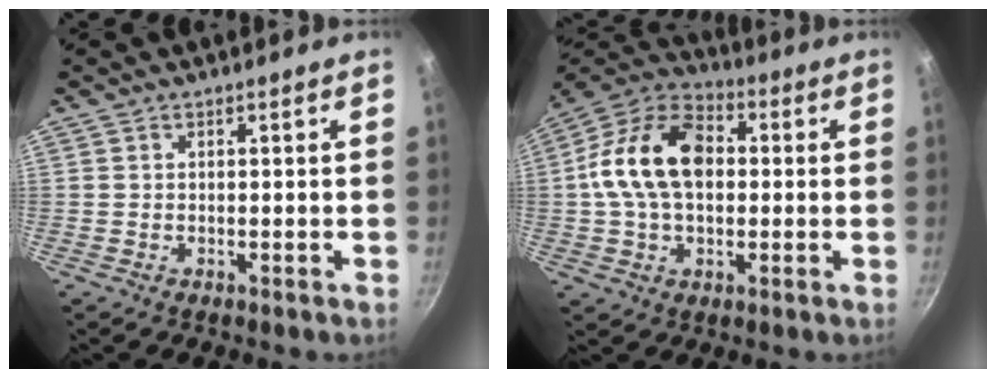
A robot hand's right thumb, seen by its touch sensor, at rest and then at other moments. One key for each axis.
{"total": 17.2, "fx": 1.1, "fy": 11.6, "fz": 12.6, "tx": -0.197, "ty": 0.031, "tz": 0.002}